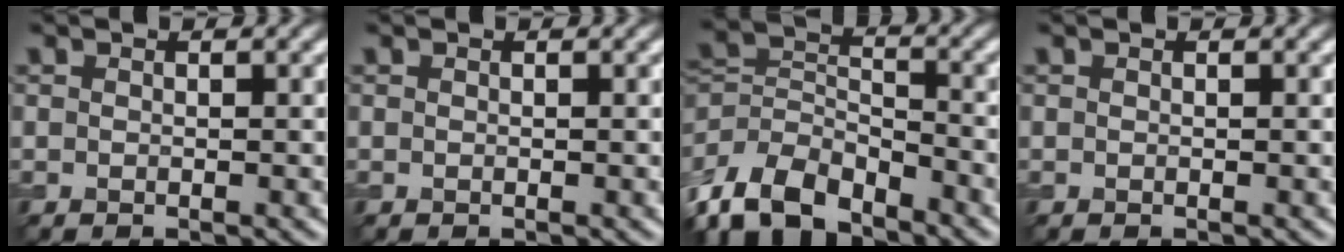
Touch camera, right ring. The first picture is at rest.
{"total": 0.0}
{"total": 9.1, "force": [-6.6, 4.2, 4.7], "torque": [-0.096, -0.004, -0.137]}
{"total": 0.0}